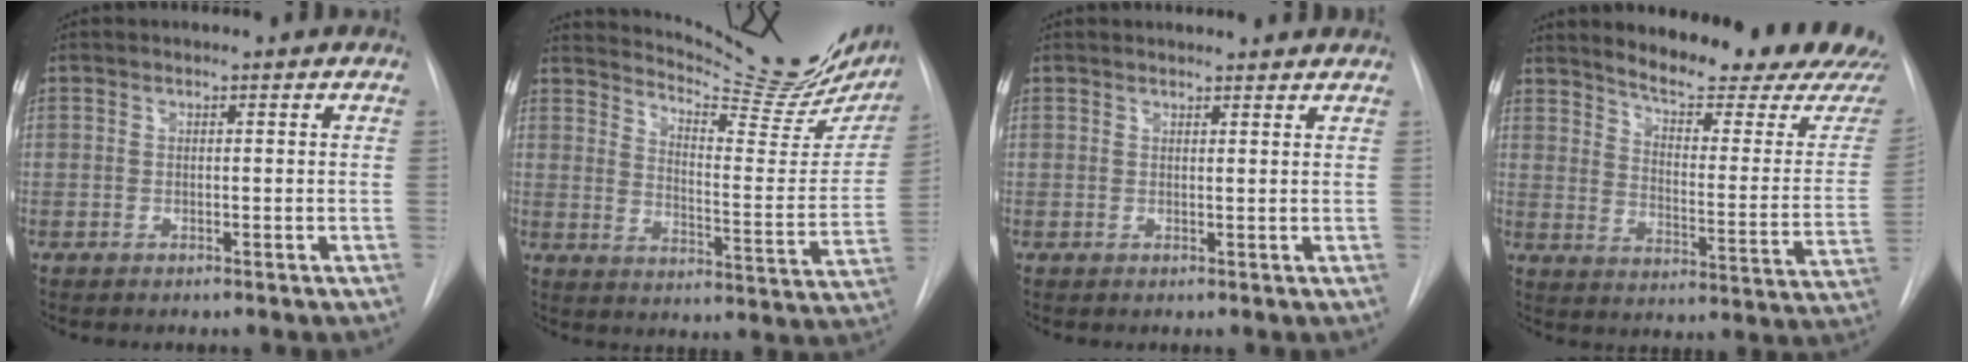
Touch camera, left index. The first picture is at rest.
{"total": 22.2, "force": [20.3, 3.0, 8.3], "torque": [-0.120, -0.086, 0.252]}
{"total": 5.3, "force": [5.2, 0.8, 1.1], "torque": [-0.010, 0.016, 0.052]}
{"total": 22.3, "force": [20.6, 2.2, 8.4], "torque": [-0.114, -0.102, 0.253]}